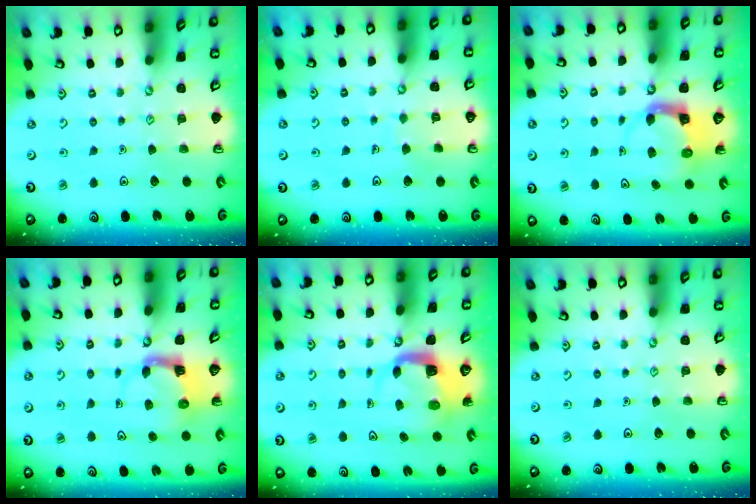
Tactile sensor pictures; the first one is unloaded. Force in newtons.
{"total": 3.4, "press": 3.4, "slide": 0.3}
{"total": 3.9, "press": 3.8, "slide": 0.5}
{"total": 3.9, "press": 3.8, "slide": 0.7}
{"total": 4.0, "press": 4.0, "slide": 0.4}
{"total": 0.0}